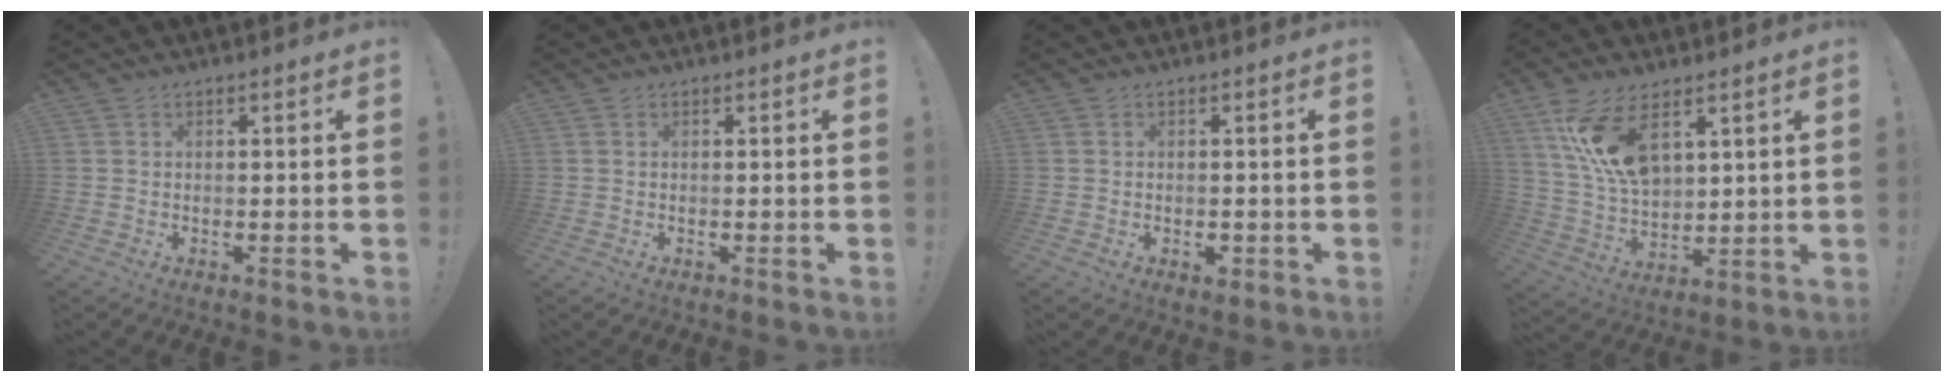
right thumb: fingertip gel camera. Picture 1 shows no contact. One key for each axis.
{"total": 0.0}
{"total": 1.7, "fx": -0.5, "fy": 1.2, "fz": 1.0, "tx": 0.003, "ty": -0.002, "tz": -0.010}
{"total": 14.5, "fx": 7.5, "fy": 7.5, "fz": 9.9, "tx": -0.196, "ty": -0.031, "tz": 0.142}